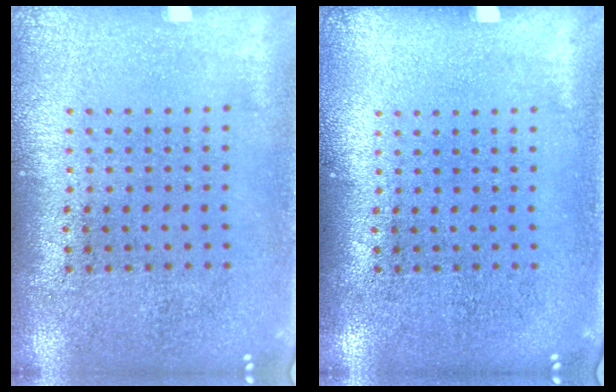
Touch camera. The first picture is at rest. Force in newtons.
{"total": 0.0}